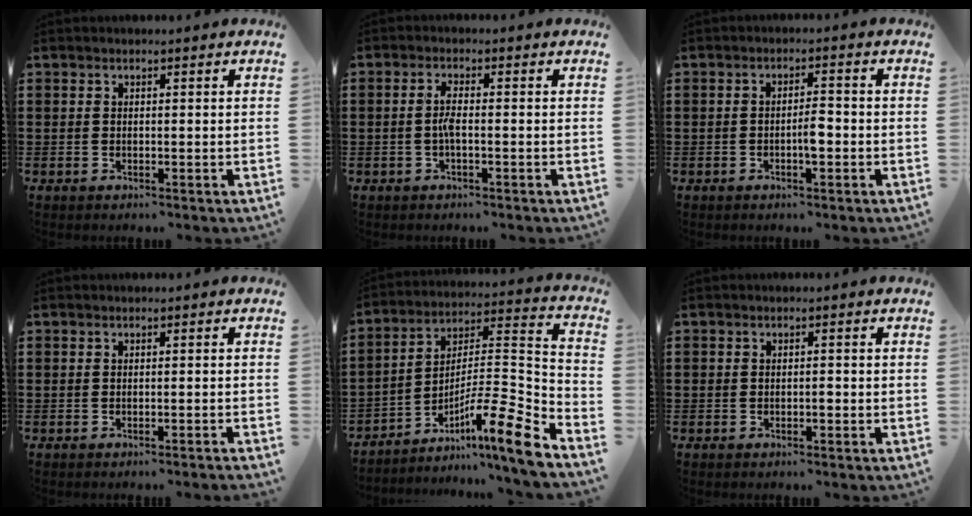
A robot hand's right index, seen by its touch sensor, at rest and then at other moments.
{"total": 2.4, "force": [-0.6, 0.4, 2.3], "torque": [-0.052, -0.002, -0.015]}
{"total": 3.1, "force": [-0.9, 0.8, 2.9], "torque": [-0.051, 0.004, -0.017]}
{"total": 0.7, "force": [-0.6, -0.3, 0.3], "torque": [-0.006, -0.004, -0.011]}
{"total": 12.4, "force": [-8.0, 1.3, 9.4], "torque": [-0.136, -0.002, -0.152]}
{"total": 0.9, "force": [-0.4, 0.3, 0.7], "torque": [-0.015, -0.005, -0.007]}